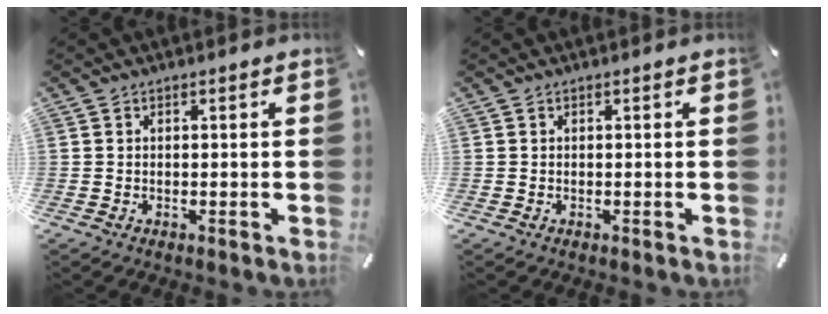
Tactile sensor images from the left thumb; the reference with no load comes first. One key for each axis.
{"total": 0.0}